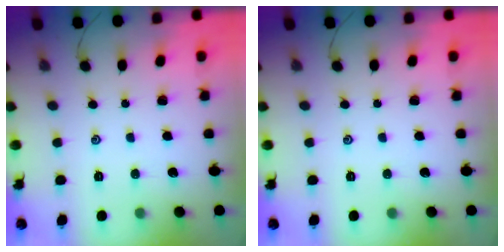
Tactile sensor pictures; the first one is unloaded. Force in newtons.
{"total": 0.0}